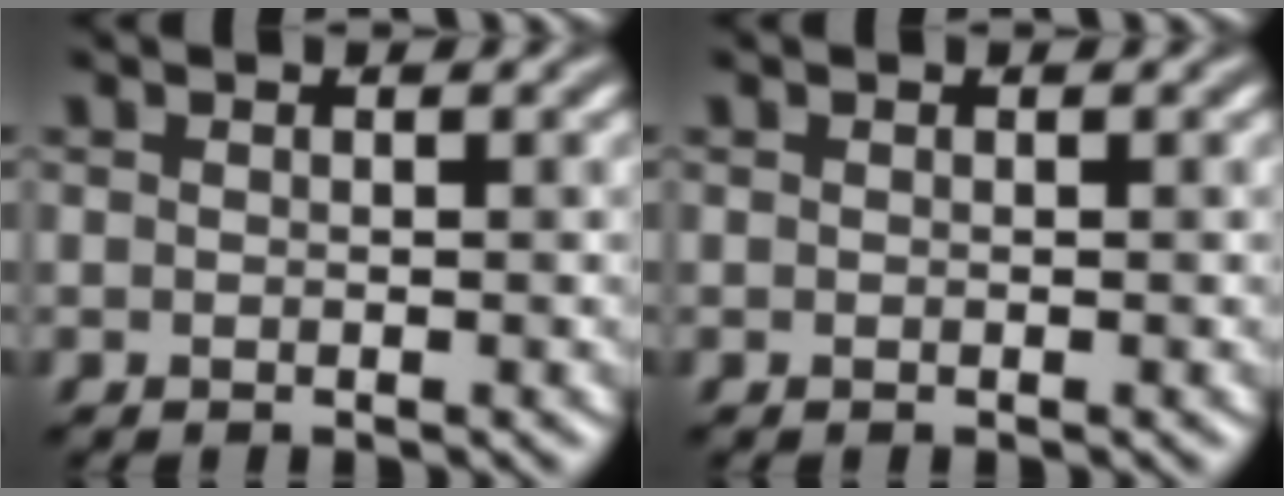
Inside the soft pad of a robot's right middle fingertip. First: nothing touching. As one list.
[{"total": 0.0}]